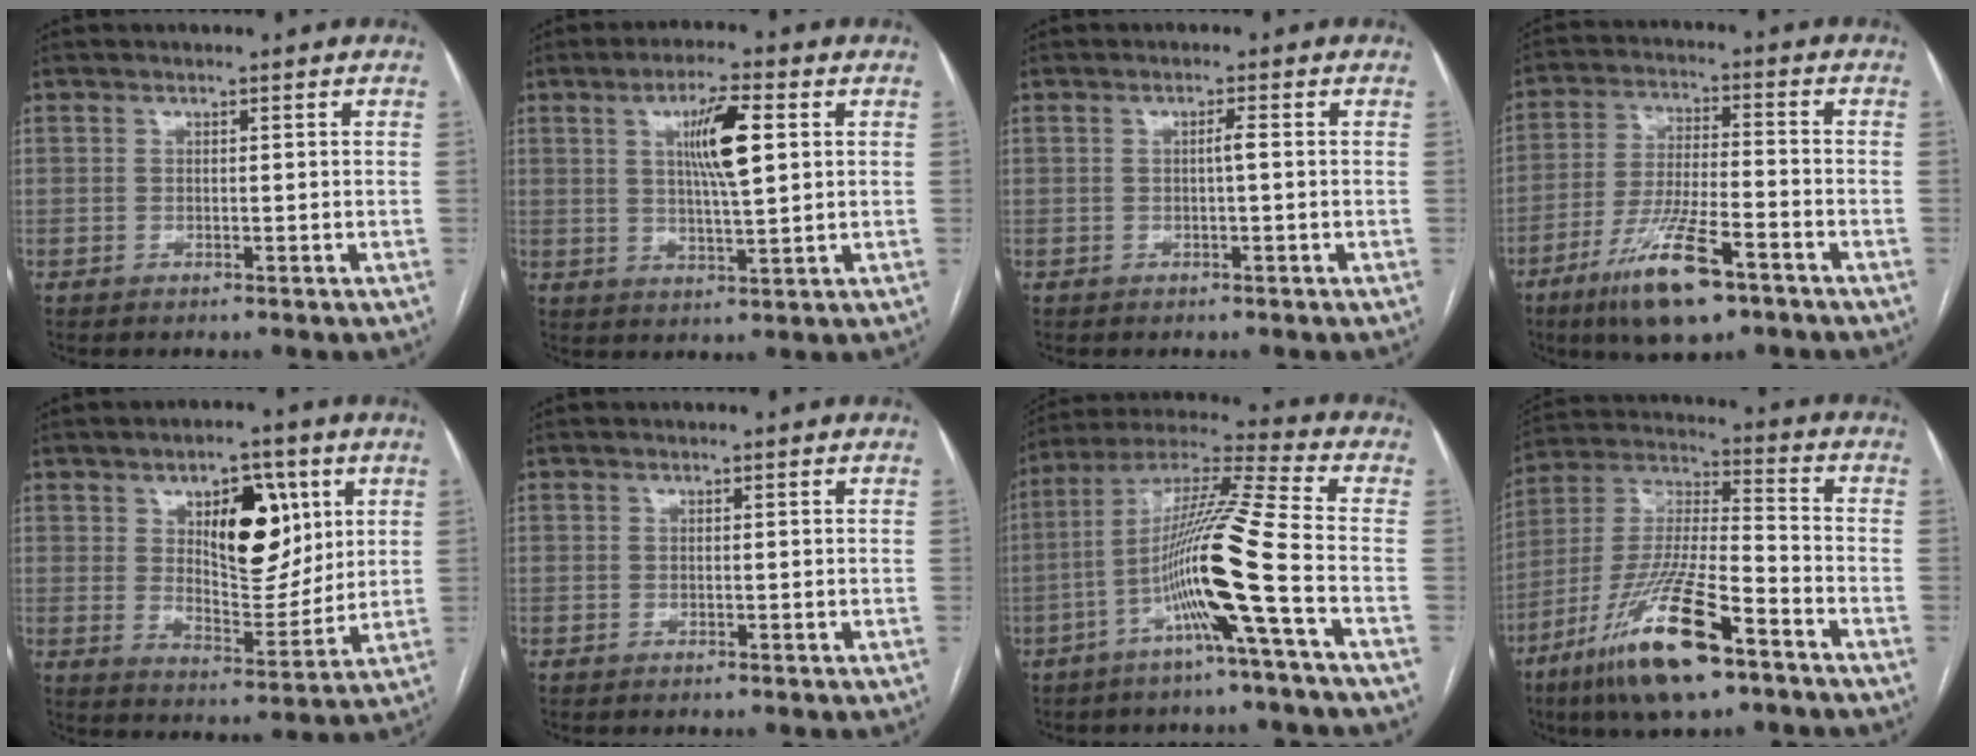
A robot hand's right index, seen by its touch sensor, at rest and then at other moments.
{"total": 8.1, "force": [2.3, 0.9, 7.8], "torque": [-0.139, 0.003, 0.041]}
{"total": 1.1, "force": [-0.1, -0.1, 1.1], "torque": [-0.019, 0.001, -0.001]}
{"total": 12.6, "force": [-7.6, 2.4, 9.7], "torque": [-0.192, -0.021, -0.130]}
{"total": 11.7, "force": [4.5, 5.3, 9.4], "torque": [-0.142, 0.003, 0.080]}
{"total": 0.0}
{"total": 14.7, "force": [-4.8, -2.1, 13.7], "torque": [-0.257, 0.002, -0.100]}
{"total": 18.3, "force": [-10.8, 3.1, 14.5], "torque": [-0.314, -0.038, -0.197]}